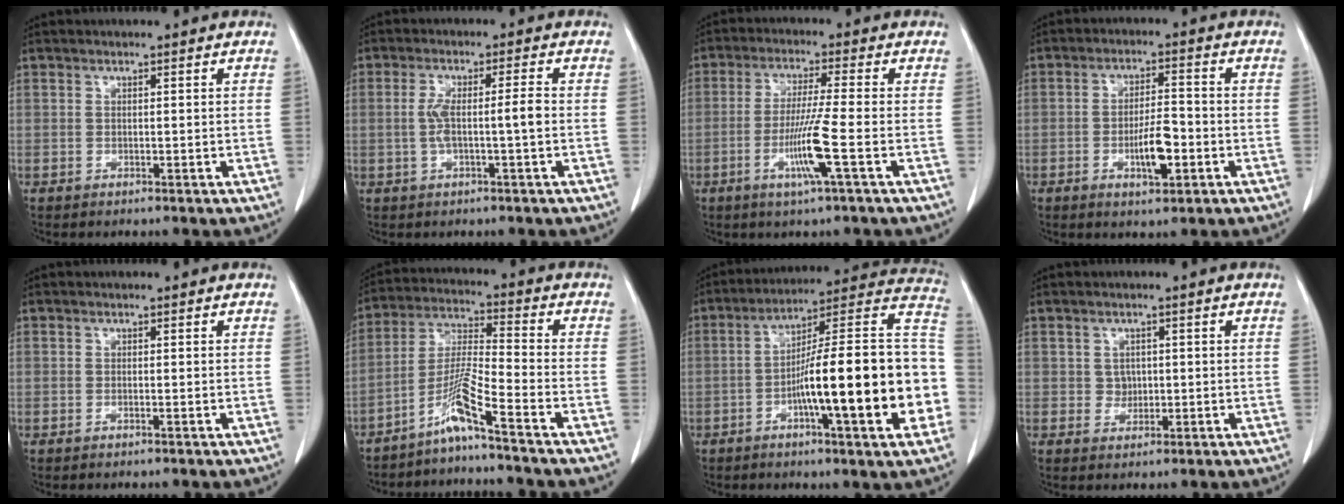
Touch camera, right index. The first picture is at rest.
{"total": 4.9, "force": [-0.6, 0.2, 4.8], "torque": [-0.099, 0.012, -0.007]}
{"total": 7.9, "force": [-2.6, -1.1, 7.4], "torque": [-0.144, -0.015, -0.053]}
{"total": 6.4, "force": [-2.1, 1.7, 5.8], "torque": [-0.104, 0.000, -0.033]}
{"total": 0.0}
{"total": 7.5, "force": [-5.3, -1.6, 5.0], "torque": [-0.104, -0.006, -0.109]}
{"total": 24.0, "force": [-5.1, 2.4, 23.4], "torque": [-0.262, 0.022, -0.077]}
{"total": 1.9, "force": [0.2, 1.7, 0.8], "torque": [-0.010, 0.001, 0.005]}